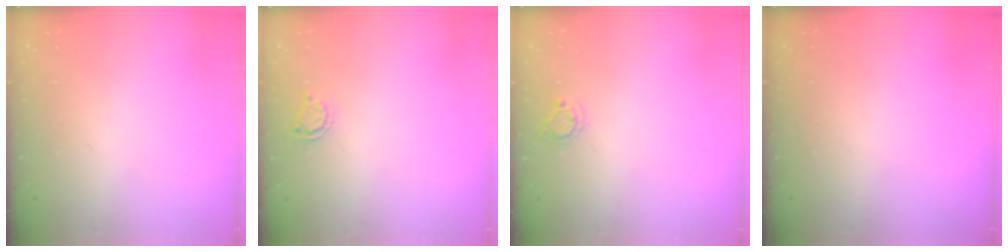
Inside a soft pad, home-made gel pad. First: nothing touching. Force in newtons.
{"total": 4.9, "press": 4.8, "slide": 0.5}
{"total": 4.9, "press": 4.9, "slide": 0.4}
{"total": 0.0}